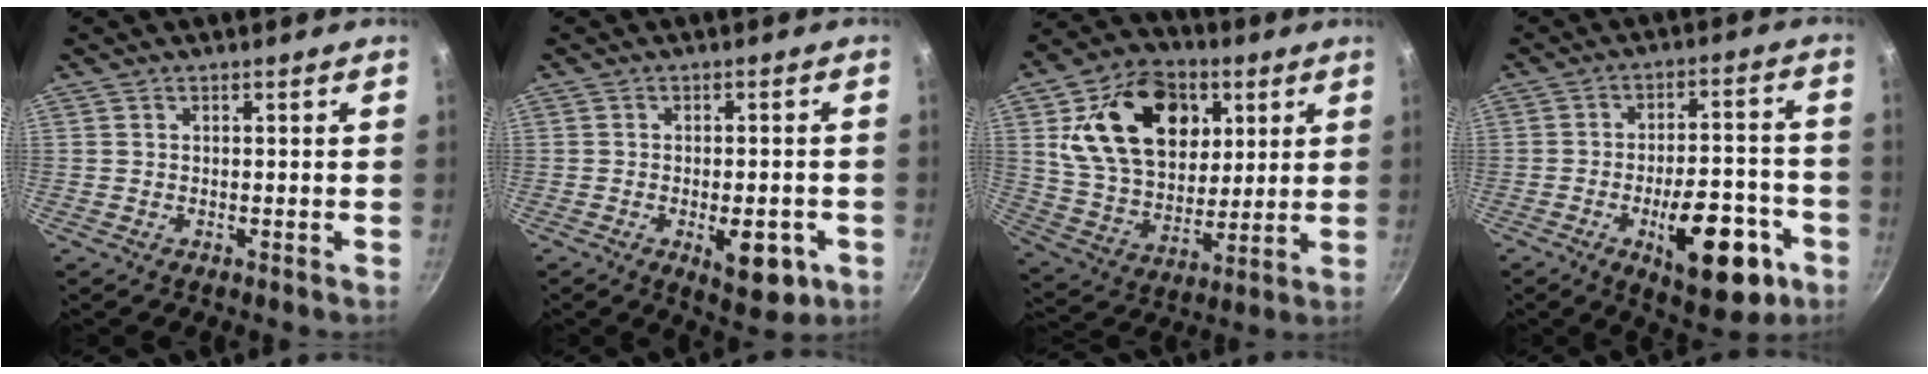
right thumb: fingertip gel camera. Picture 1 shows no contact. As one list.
[{"total": 8.7, "force": [-3.0, 4.0, 7.2], "torque": [-0.069, 0.006, -0.031]}, {"total": 23.2, "force": [7.3, 16.2, 14.8], "torque": [-0.222, -0.010, 0.128]}, {"total": 16.9, "force": [-6.8, 7.5, 13.6], "torque": [-0.151, 0.033, -0.084]}]